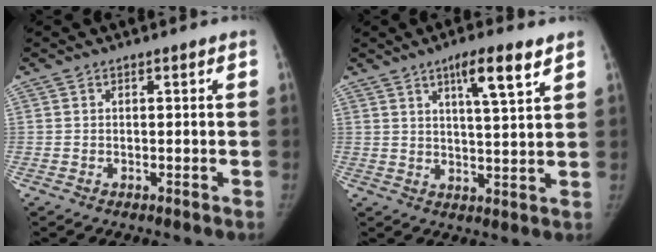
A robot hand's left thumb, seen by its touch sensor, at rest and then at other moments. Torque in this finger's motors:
{"motor_torque": [1.18, 0.49, 0.98, -0.79, 0.32]}